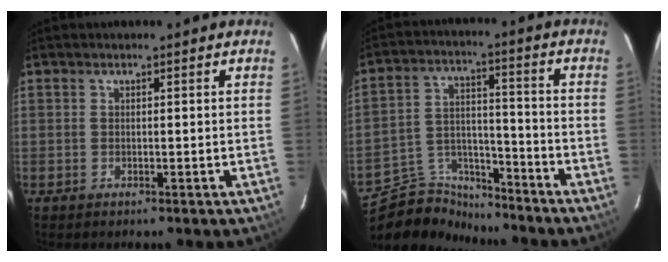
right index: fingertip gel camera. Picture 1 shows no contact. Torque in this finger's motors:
{"motor_torque": [-0.36, -0.26, -0.38, -0.16]}